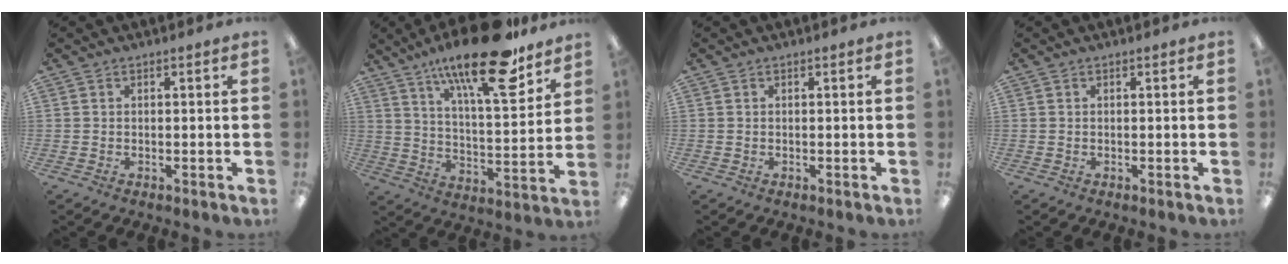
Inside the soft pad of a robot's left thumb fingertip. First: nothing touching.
{"total": 22.7, "force": [15.6, 6.6, 15.0], "torque": [-0.238, -0.092, 0.253]}
{"total": 0.0}
{"total": 0.0}